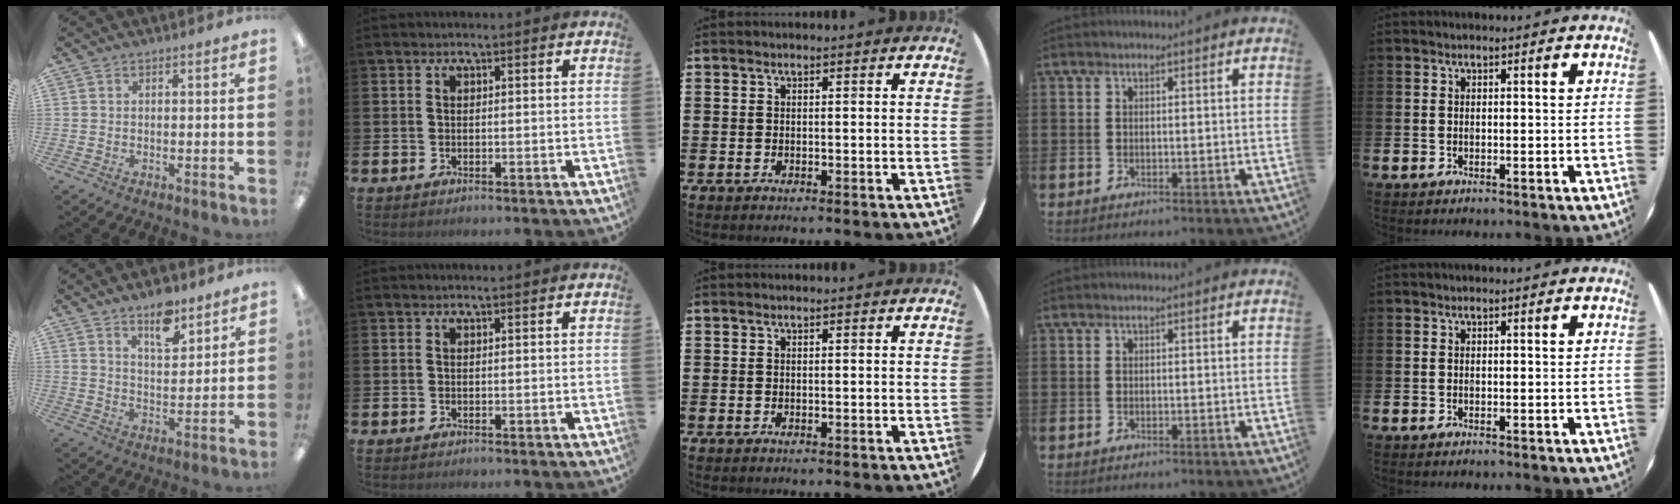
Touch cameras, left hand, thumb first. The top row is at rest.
{"thumb": {"total": 8.8, "force": [6.6, 3.7, 4.6], "torque": [-0.058, -0.039, 0.111]}}